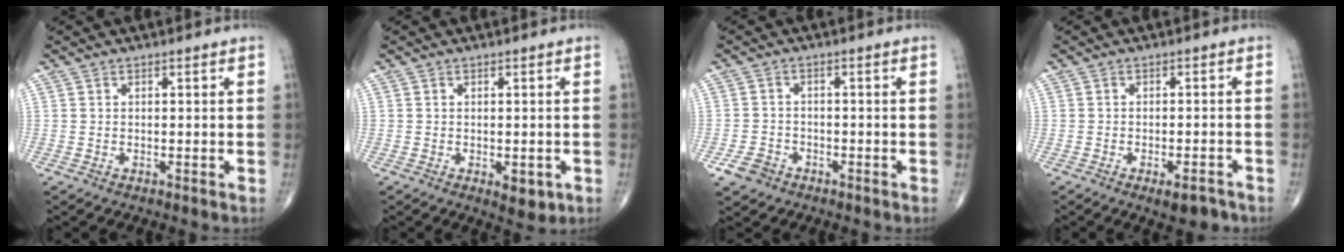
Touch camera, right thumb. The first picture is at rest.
{"total": 3.7, "force": [-1.2, 1.9, 3.0], "torque": [-0.027, -0.005, -0.008]}
{"total": 3.8, "force": [-2.3, 2.8, 1.1], "torque": [-0.013, 0.015, -0.040]}
{"total": 4.3, "force": [-2.8, 1.6, 2.9], "torque": [-0.036, 0.013, -0.034]}